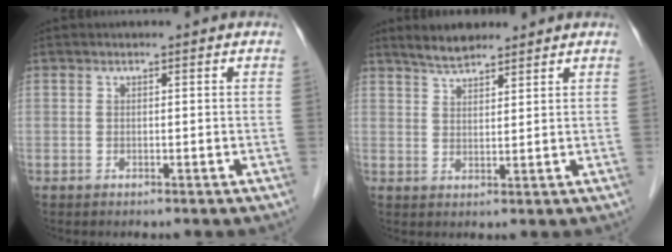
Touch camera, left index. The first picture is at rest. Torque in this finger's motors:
{"motor_torque": [0.11, -0.11, 0.01, 0.04]}